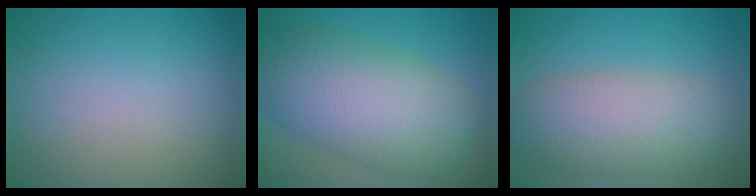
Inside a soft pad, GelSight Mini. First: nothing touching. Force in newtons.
{"total": 10.6, "press": 10.6, "slide": 0.4}
{"total": 7.2, "press": 7.2, "slide": 0.4}